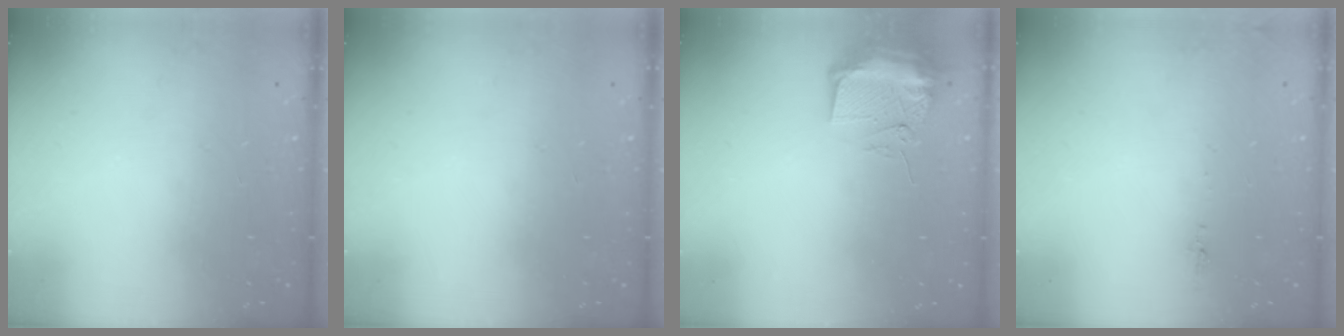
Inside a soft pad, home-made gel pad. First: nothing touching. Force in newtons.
{"total": 0.0}
{"total": 9.8, "press": 9.7, "slide": 1.2}
{"total": 5.0, "press": 4.7, "slide": 1.7}